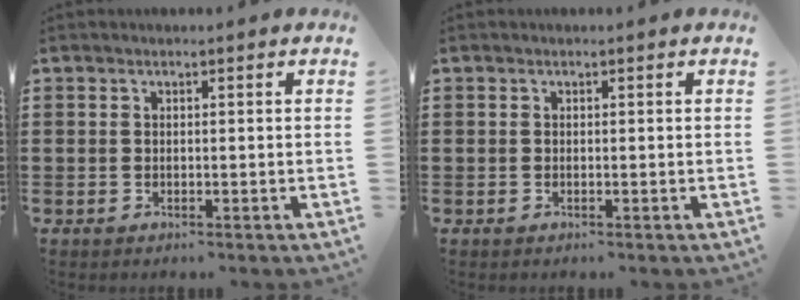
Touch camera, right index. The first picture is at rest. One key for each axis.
{"total": 0.0}